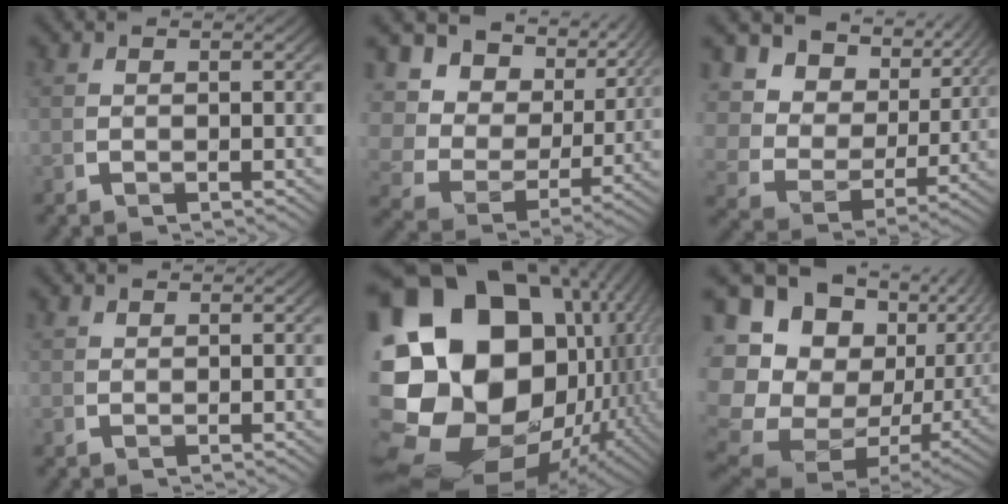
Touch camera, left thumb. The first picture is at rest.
{"total": 12.7, "force": [3.2, 9.2, 8.1], "torque": [-0.169, -0.003, 0.042]}
{"total": 11.5, "force": [3.8, 8.1, 7.3], "torque": [-0.152, 0.001, 0.052]}
{"total": 1.3, "force": [1.3, -0.1, -0.2], "torque": [0.004, 0.000, 0.031]}
{"total": 32.5, "force": [-0.7, 23.7, 22.3], "torque": [-0.418, -0.067, 0.006]}
{"total": 21.1, "force": [0.9, 16.6, 13.0], "torque": [-0.273, -0.047, 0.021]}